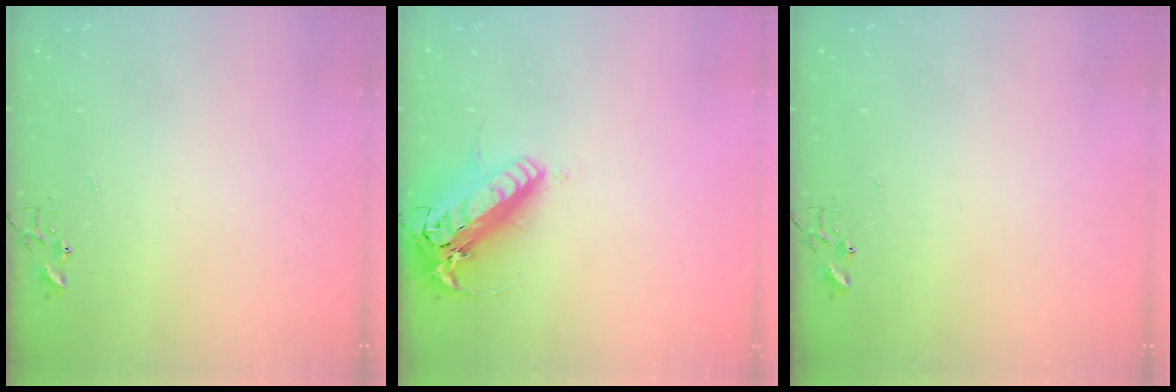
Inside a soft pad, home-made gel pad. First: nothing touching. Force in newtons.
{"total": 19.5, "press": 19.1, "slide": 3.7}
{"total": 0.0}